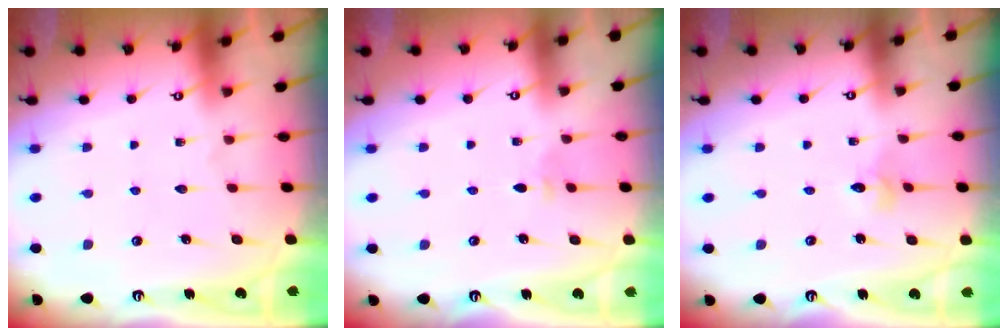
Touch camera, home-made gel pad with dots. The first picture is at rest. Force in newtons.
{"total": 2.8, "press": 2.7, "slide": 0.7}
{"total": 2.2, "press": 2.2, "slide": 0.2}